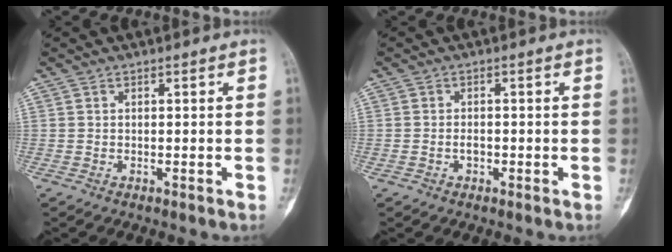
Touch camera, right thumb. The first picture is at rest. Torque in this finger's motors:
{"motor_torque": [0.10, -0.23, -0.16, 0.05, -0.02]}